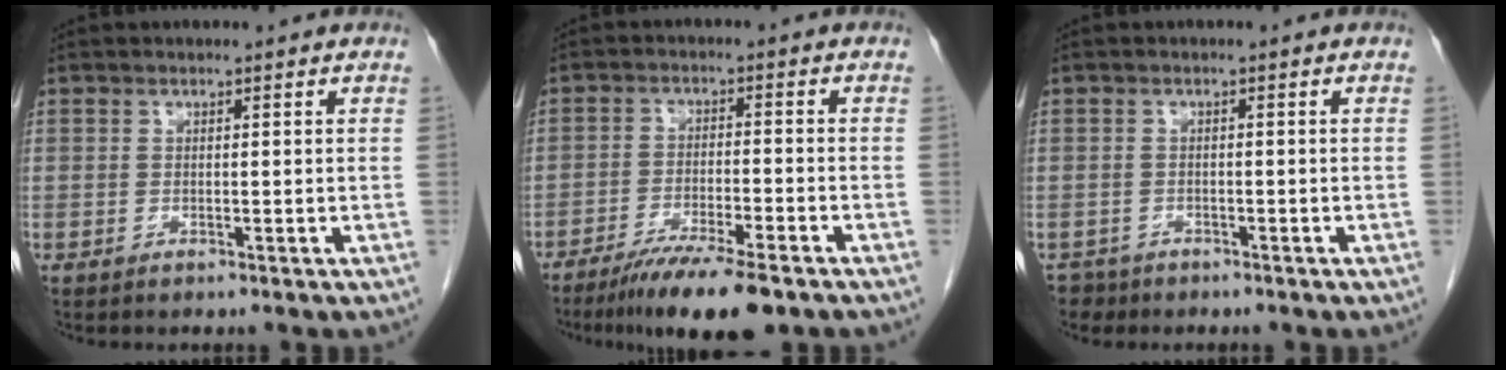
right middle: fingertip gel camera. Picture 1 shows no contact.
{"total": 10.7, "force": [-8.0, 0.9, 7.1], "torque": [-0.109, -0.024, -0.128]}
{"total": 2.3, "force": [-1.8, 1.4, -0.3], "torque": [-0.001, 0.003, -0.029]}